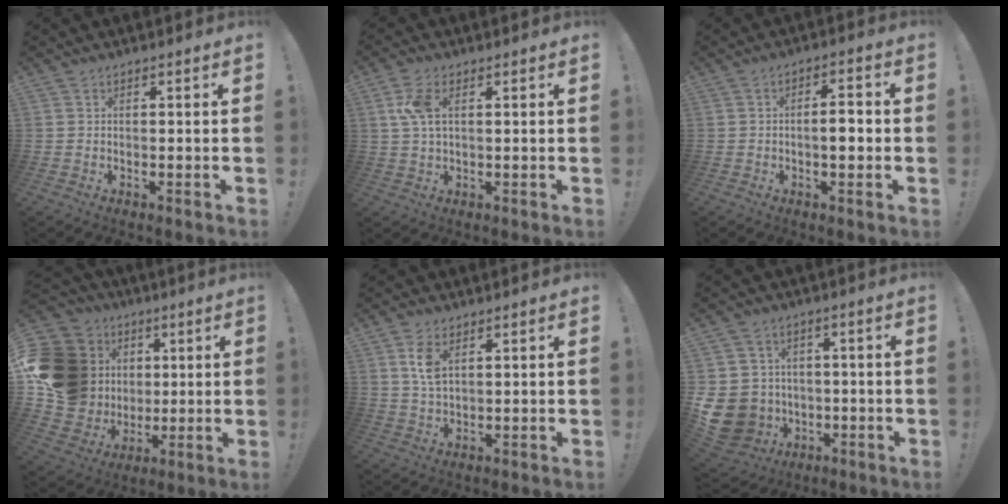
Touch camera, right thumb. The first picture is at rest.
{"total": 6.8, "force": [1.8, 3.4, 5.6], "torque": [-0.123, 0.004, 0.031]}
{"total": 5.3, "force": [-0.9, 1.8, 4.9], "torque": [-0.070, 0.004, -0.022]}
{"total": 20.7, "force": [3.6, 17.7, 10.0], "torque": [-0.198, -0.012, 0.108]}
{"total": 5.7, "force": [2.4, 2.9, 4.3], "torque": [-0.072, -0.007, 0.043]}
{"total": 12.0, "force": [-2.1, 10.9, 4.6], "torque": [-0.110, 0.008, -0.031]}